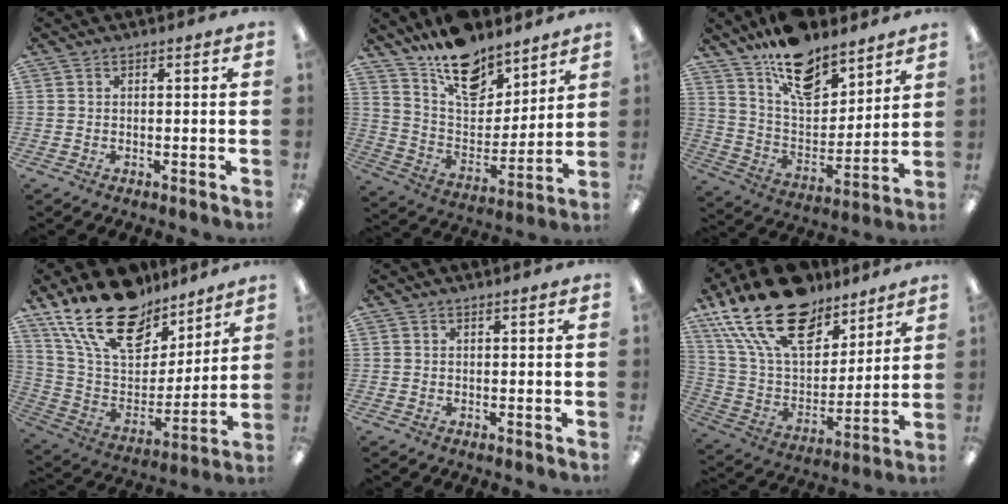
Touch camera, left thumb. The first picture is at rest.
{"total": 16.7, "force": [12.9, 8.1, 6.8], "torque": [-0.117, -0.090, 0.235]}
{"total": 16.2, "force": [12.5, 7.2, 7.3], "torque": [-0.131, -0.080, 0.225]}
{"total": 21.5, "force": [15.8, 10.4, 10.2], "torque": [-0.195, -0.102, 0.290]}
{"total": 0.0}
{"total": 24.9, "force": [16.0, 12.9, 14.0], "torque": [-0.284, -0.091, 0.285]}